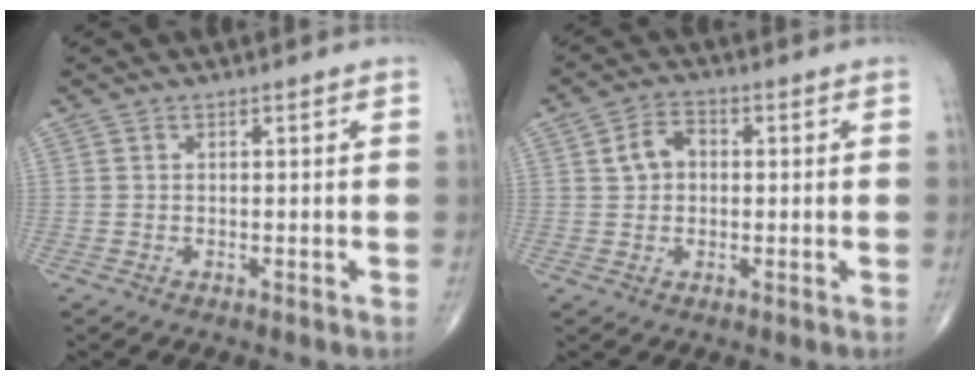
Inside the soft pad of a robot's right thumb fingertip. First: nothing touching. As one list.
[{"total": 4.7, "force": [0.7, 3.5, 3.0], "torque": [-0.048, 0.015, 0.006]}]